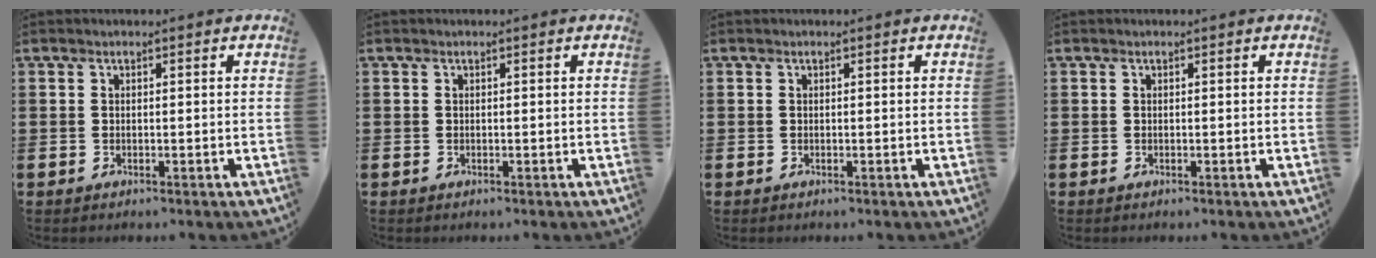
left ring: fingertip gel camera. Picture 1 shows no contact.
{"total": 0.0}
{"total": 0.0}
{"total": 0.0}